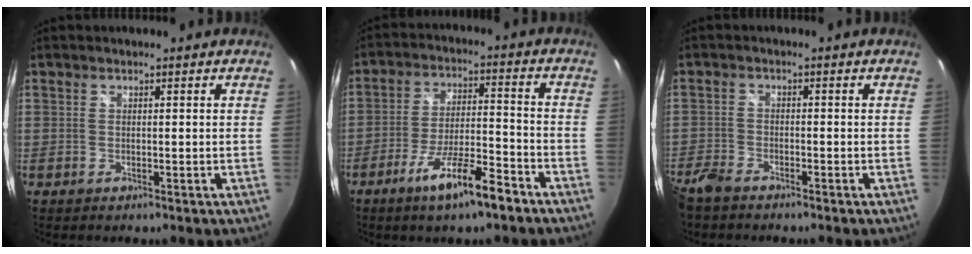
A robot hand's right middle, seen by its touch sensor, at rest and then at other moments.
{"total": 11.3, "force": [-7.5, 1.7, 8.3], "torque": [-0.162, -0.009, -0.126]}
{"total": 6.0, "force": [-4.9, 2.4, 2.5], "torque": [-0.076, -0.017, -0.101]}